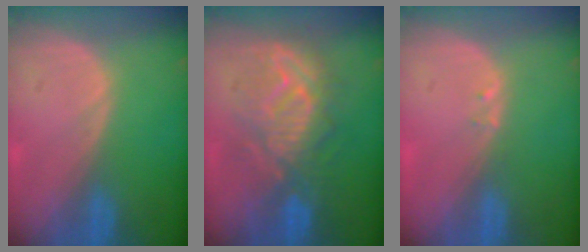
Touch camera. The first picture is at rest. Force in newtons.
{"total": 9.2, "press": 9.2, "slide": 0.2}
{"total": 0.6, "press": 0.6, "slide": 0.2}